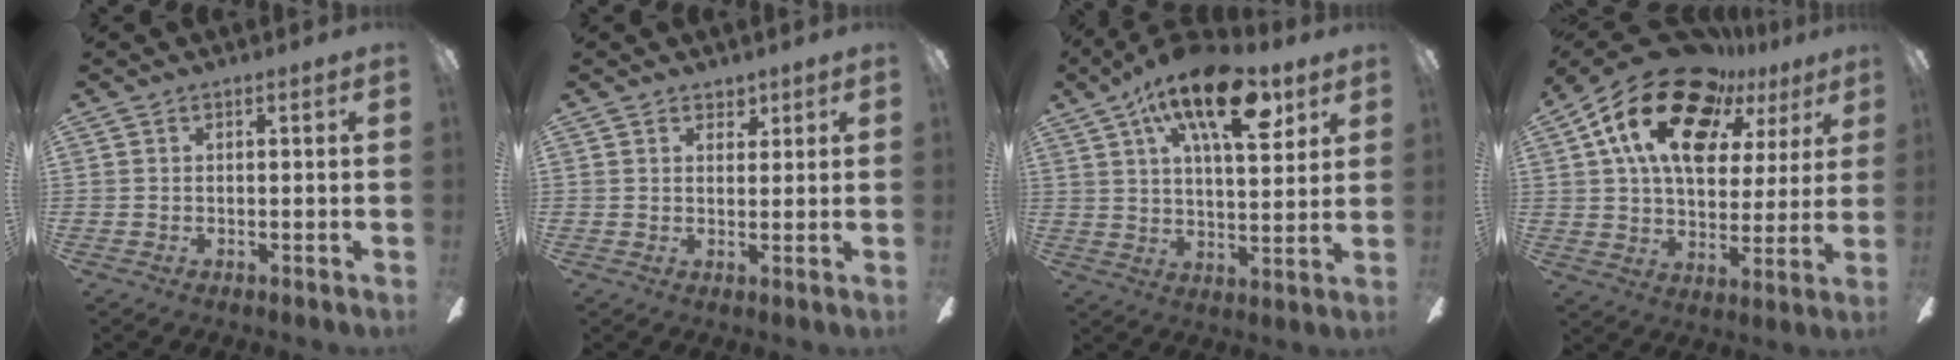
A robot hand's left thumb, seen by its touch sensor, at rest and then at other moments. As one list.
[{"total": 2.8, "force": [2.1, 1.8, 0.5], "torque": [0.001, -0.006, 0.037]}, {"total": 19.1, "force": [9.5, 8.1, 14.5], "torque": [-0.218, -0.032, 0.151]}, {"total": 22.2, "force": [12.6, 12.5, 13.4], "torque": [-0.231, -0.057, 0.221]}]